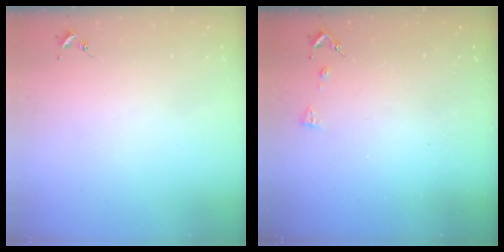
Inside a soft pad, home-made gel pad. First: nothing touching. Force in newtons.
{"total": 5.4, "press": 5.4, "slide": 0.8}